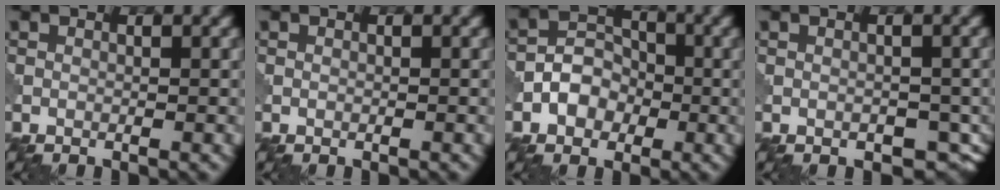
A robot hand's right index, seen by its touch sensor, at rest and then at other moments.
{"total": 0.0}
{"total": 3.4, "force": [-1.3, 2.7, 1.6], "torque": [-0.020, 0.009, -0.024]}
{"total": 2.9, "force": [-0.9, 2.0, 1.9], "torque": [-0.025, -0.013, -0.009]}